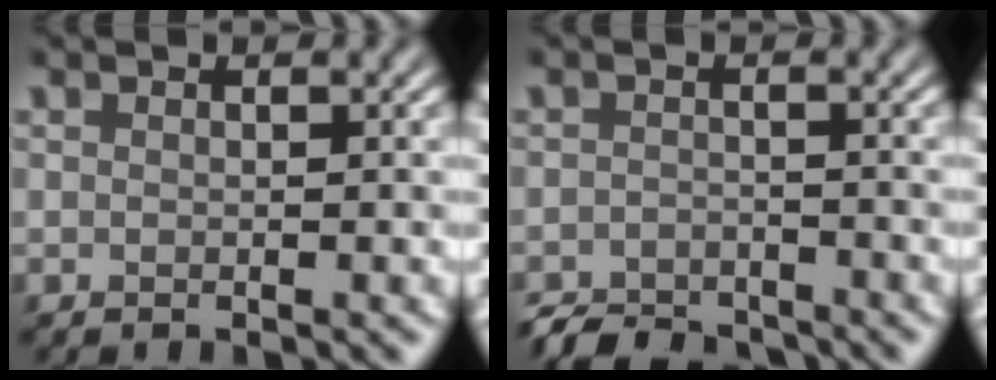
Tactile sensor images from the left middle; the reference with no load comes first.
{"total": 3.7, "force": [-3.5, 1.0, 0.7], "torque": [-0.008, -0.005, -0.068]}